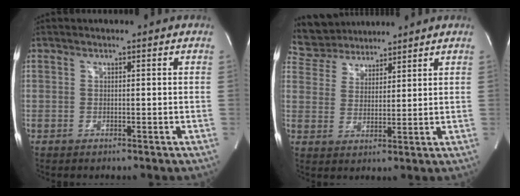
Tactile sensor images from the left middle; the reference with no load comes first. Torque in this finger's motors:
{"motor_torque": [-0.04, -0.05, 0.01, -0.03]}